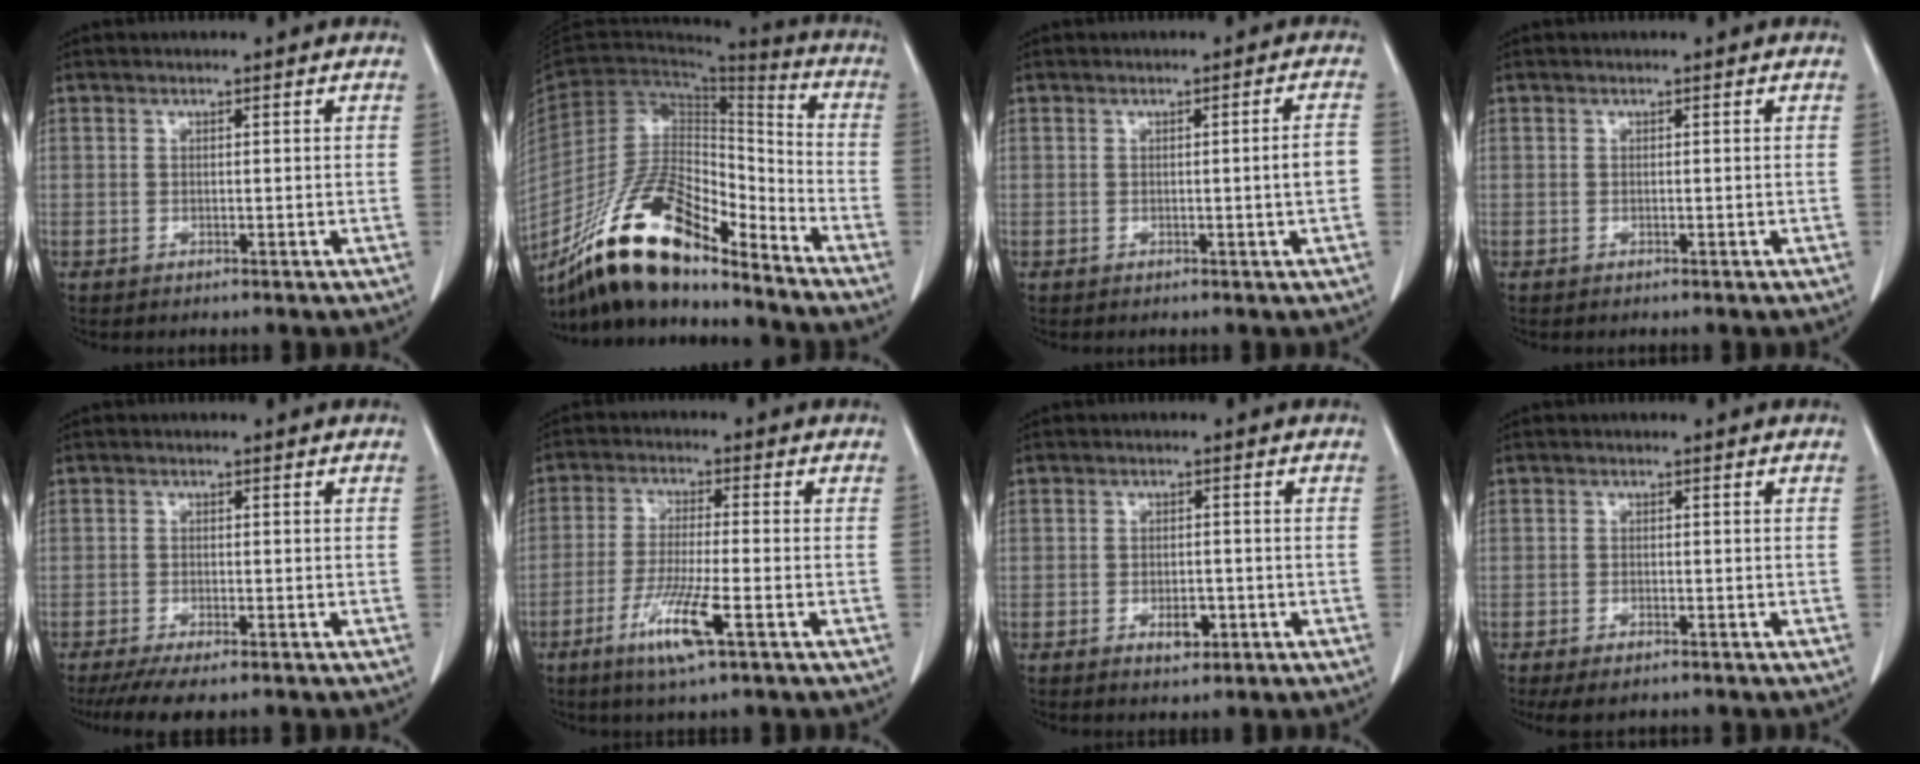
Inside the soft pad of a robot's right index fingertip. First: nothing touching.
{"total": 19.2, "force": [-14.6, 5.3, 11.2], "torque": [-0.215, 0.005, -0.267]}
{"total": 3.0, "force": [-0.4, -0.2, 3.0], "torque": [-0.040, -0.001, -0.005]}
{"total": 0.0}
{"total": 5.6, "force": [-4.2, 1.3, 3.5], "torque": [-0.055, -0.012, -0.068]}
{"total": 8.5, "force": [-4.1, 0.2, 7.5], "torque": [-0.150, -0.018, -0.076]}
{"total": 3.0, "force": [-1.3, 1.5, 2.3], "torque": [-0.033, 0.005, -0.012]}
{"total": 3.3, "force": [-2.4, 1.2, 1.9], "torque": [-0.037, -0.007, -0.034]}